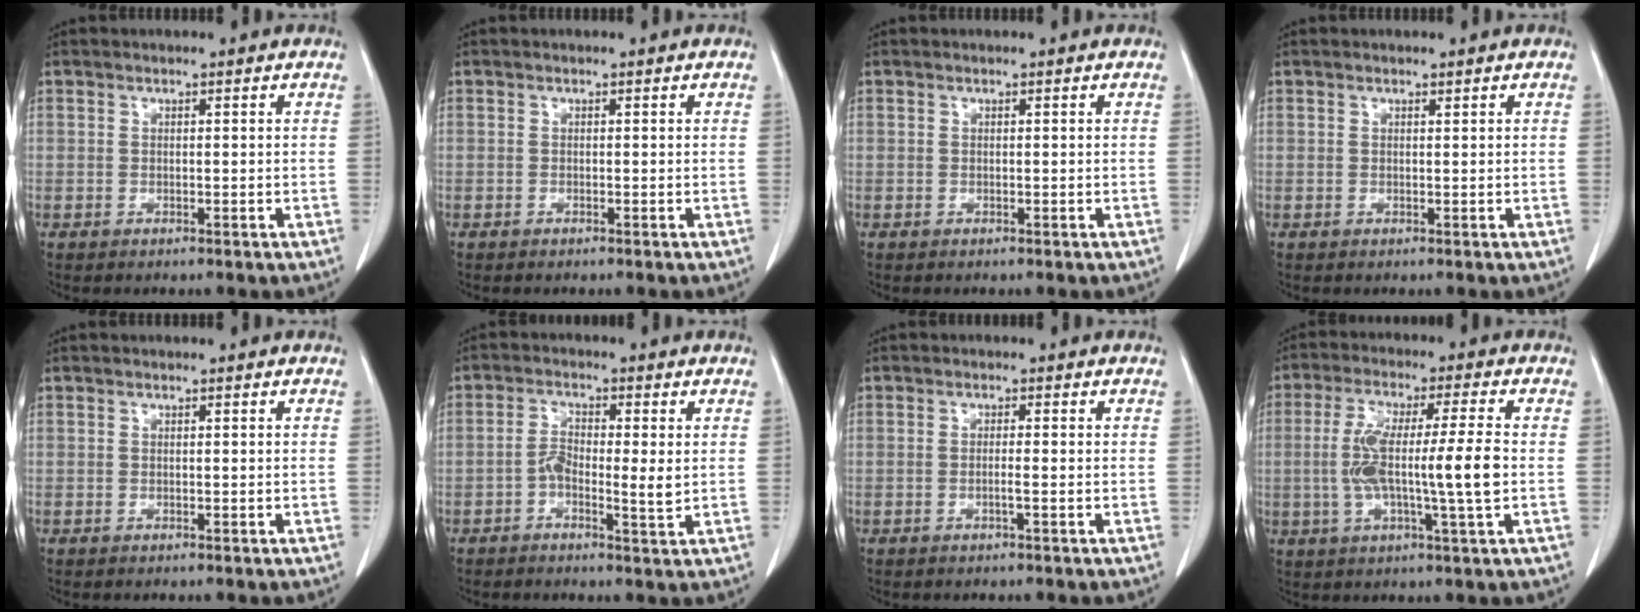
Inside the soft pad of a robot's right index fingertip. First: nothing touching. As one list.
[{"total": 0.0}, {"total": 0.0}, {"total": 0.0}, {"total": 0.0}, {"total": 5.0, "force": [-0.5, 1.4, 4.7], "torque": [-0.086, 0.002, -0.013]}, {"total": 1.2, "force": [-0.4, -0.2, 1.1], "torque": [-0.021, 0.000, -0.008]}, {"total": 11.7, "force": [-0.8, 0.4, 11.6], "torque": [-0.222, 0.006, -0.018]}]